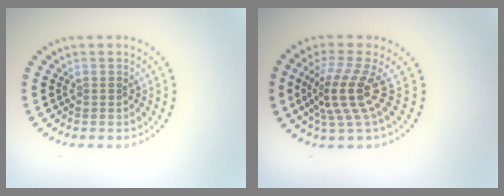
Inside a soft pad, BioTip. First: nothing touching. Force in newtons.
{"total": 4.1, "press": 2.8, "slide": 3.0}